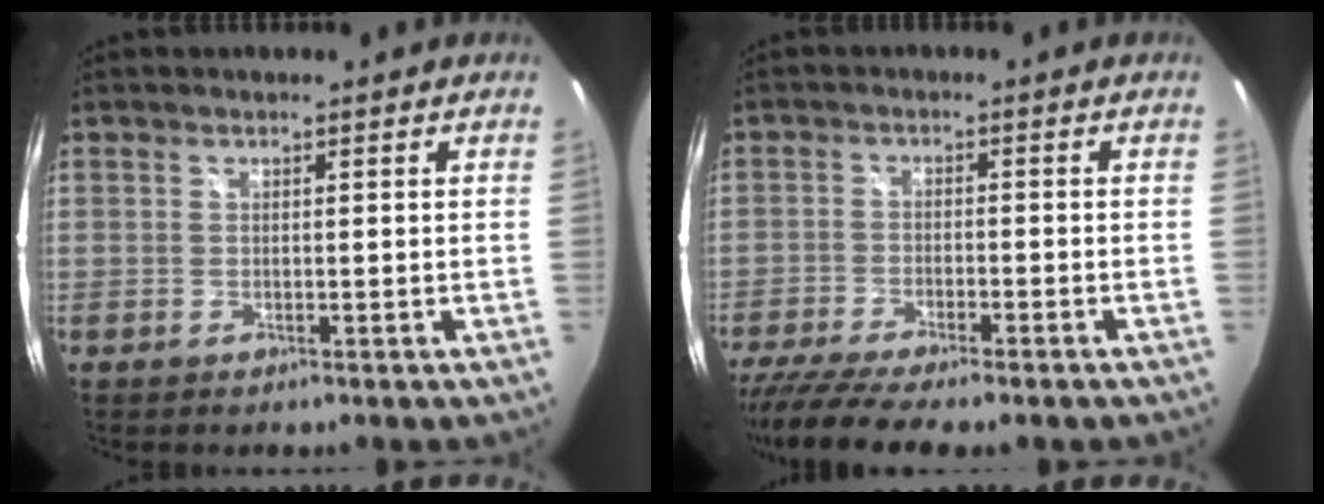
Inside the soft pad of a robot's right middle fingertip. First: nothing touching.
{"total": 11.2, "force": [-9.4, 1.4, 5.9], "torque": [-0.135, -0.038, -0.157]}